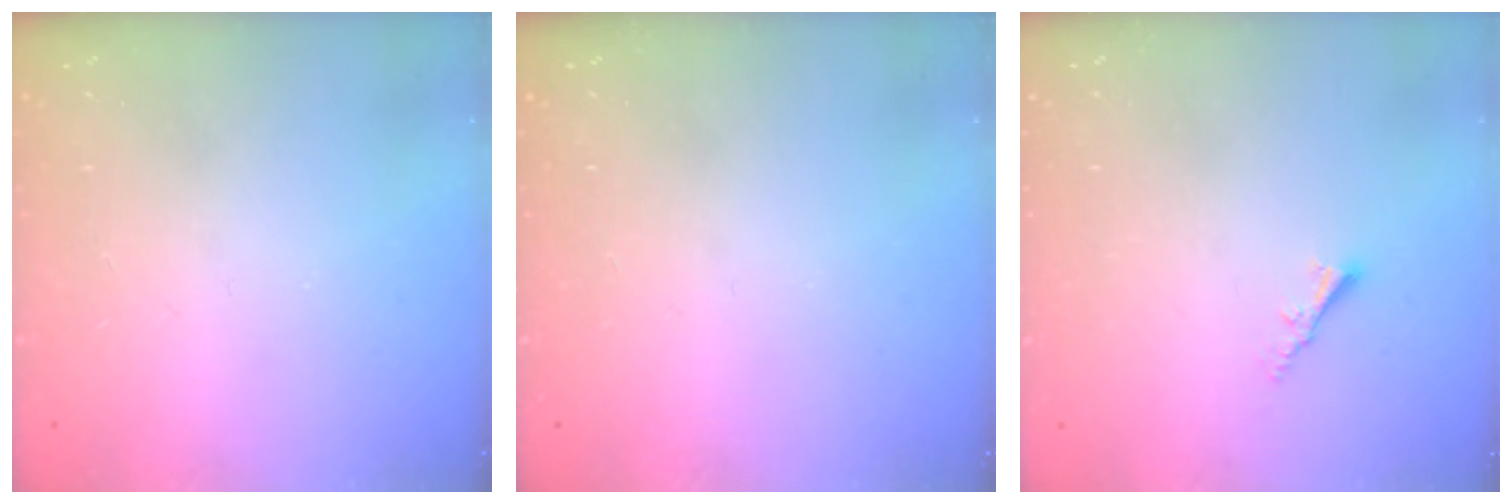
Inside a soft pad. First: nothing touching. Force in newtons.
{"total": 0.0}
{"total": 2.2, "press": 2.2, "slide": 0.4}